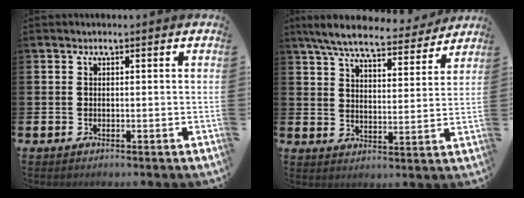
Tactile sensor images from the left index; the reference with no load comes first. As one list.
[{"total": 7.6, "force": [7.0, 1.4, 2.8], "torque": [-0.076, -0.038, 0.120]}]